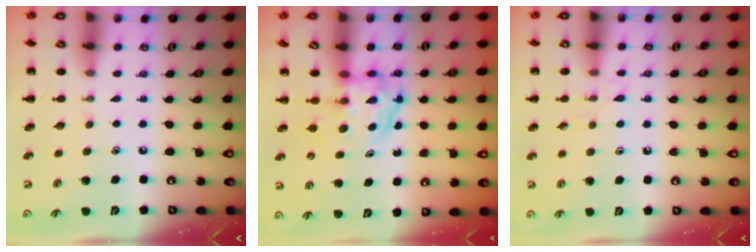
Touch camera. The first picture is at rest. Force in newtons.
{"total": 3.9, "press": 3.9, "slide": 0.3}
{"total": 5.8, "press": 5.4, "slide": 2.2}